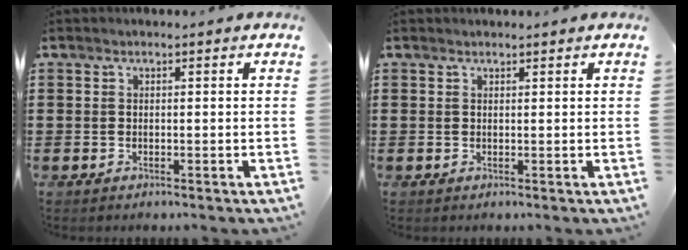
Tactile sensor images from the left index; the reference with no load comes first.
{"total": 0.5, "force": [0.4, 0.1, -0.3], "torque": [0.004, 0.000, 0.009]}